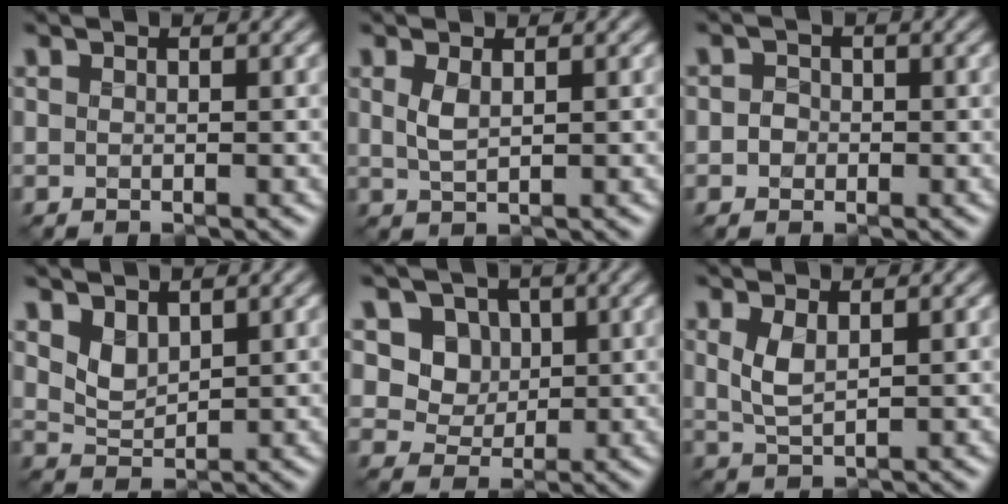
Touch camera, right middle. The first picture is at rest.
{"total": 1.5, "force": [0.3, 0.6, 1.4], "torque": [-0.034, -0.001, 0.009]}
{"total": 1.5, "force": [-0.5, 1.3, 0.5], "torque": [0.002, 0.004, -0.017]}
{"total": 2.3, "force": [1.1, 1.4, 1.4], "torque": [-0.035, -0.008, 0.024]}
{"total": 5.7, "force": [1.9, 4.8, 2.4], "torque": [-0.059, -0.014, 0.036]}
{"total": 2.1, "force": [0.5, 0.9, 1.9], "torque": [-0.047, -0.003, 0.014]}